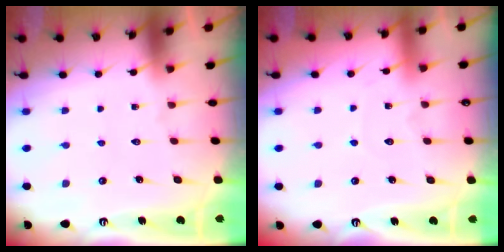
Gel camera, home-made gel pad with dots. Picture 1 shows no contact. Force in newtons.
{"total": 2.7, "press": 2.7, "slide": 0.4}